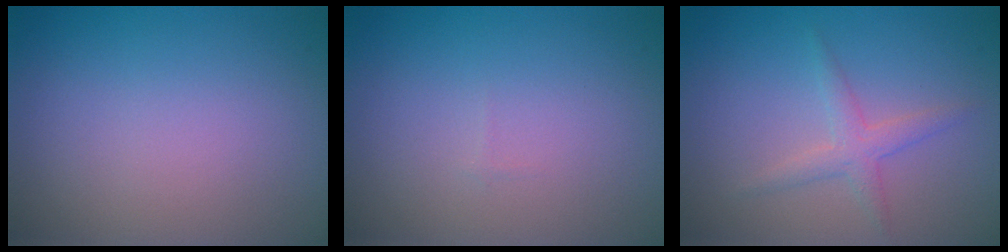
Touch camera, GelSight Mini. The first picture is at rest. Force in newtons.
{"total": 0.0}
{"total": 1.9, "press": 1.9, "slide": 0.0}